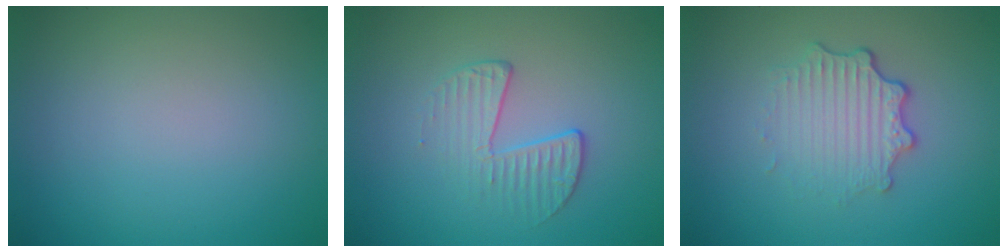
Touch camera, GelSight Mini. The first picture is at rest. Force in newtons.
{"total": 2.2, "press": 1.3, "slide": 1.8}
{"total": 3.4, "press": 2.6, "slide": 2.2}